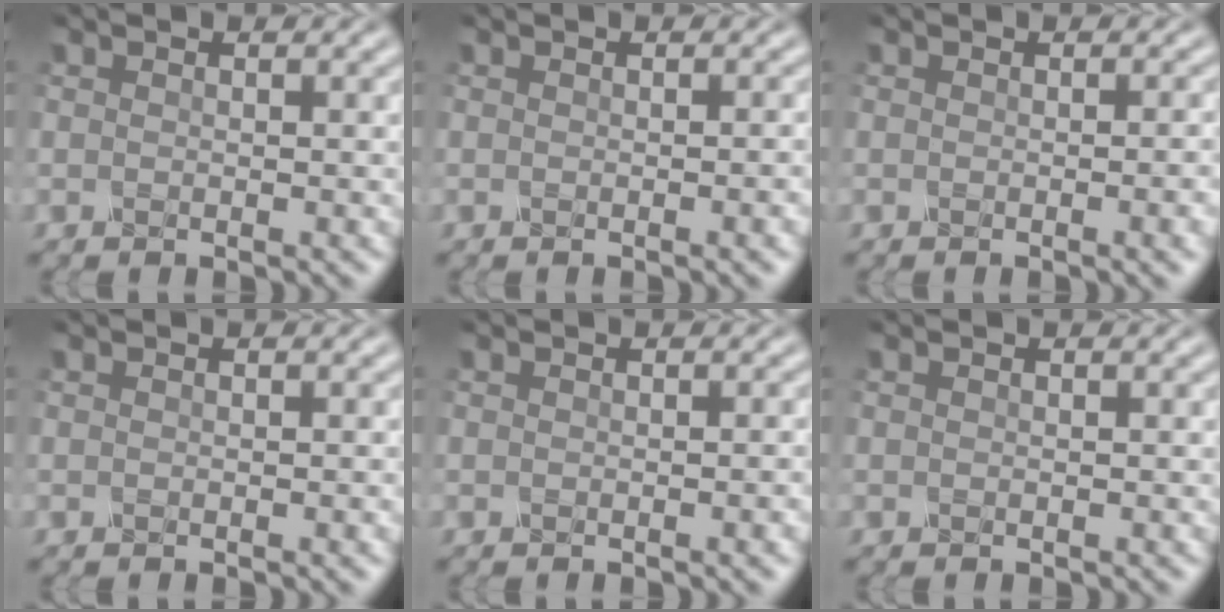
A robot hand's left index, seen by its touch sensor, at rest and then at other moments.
{"total": 2.0, "force": [-0.2, 0.6, 1.9], "torque": [-0.016, 0.001, -0.004]}
{"total": 3.4, "force": [-0.4, 1.2, 3.1], "torque": [-0.022, -0.001, -0.004]}
{"total": 0.8, "force": [-0.1, 0.1, 0.7], "torque": [-0.006, 0.001, -0.001]}
{"total": 1.7, "force": [-0.2, 0.4, 1.6], "torque": [-0.014, 0.000, -0.004]}
{"total": 0.0}